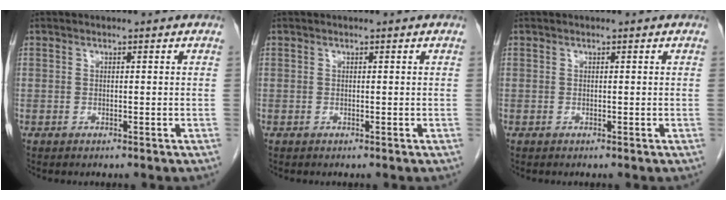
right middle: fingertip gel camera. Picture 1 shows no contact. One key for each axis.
{"total": 0.0}
{"total": 0.0}